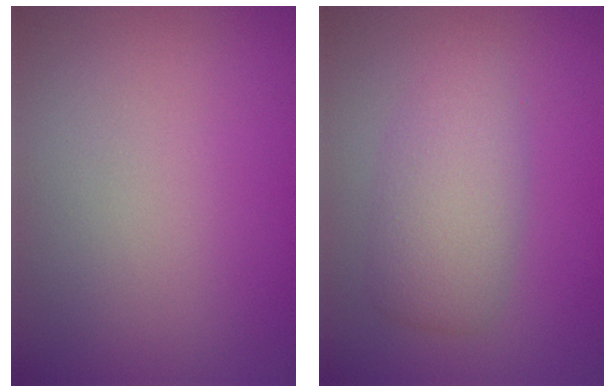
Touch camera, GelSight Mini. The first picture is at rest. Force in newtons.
{"total": 4.0, "press": 4.0, "slide": 0.1}